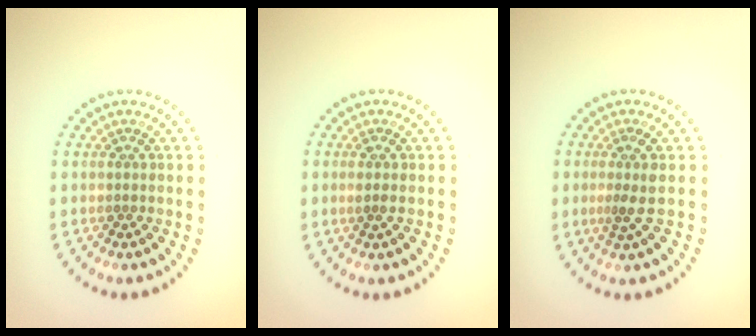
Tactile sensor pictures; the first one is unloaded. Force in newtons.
{"total": 0.7, "press": 0.4, "slide": 0.6}
{"total": 1.9, "press": 1.4, "slide": 1.3}